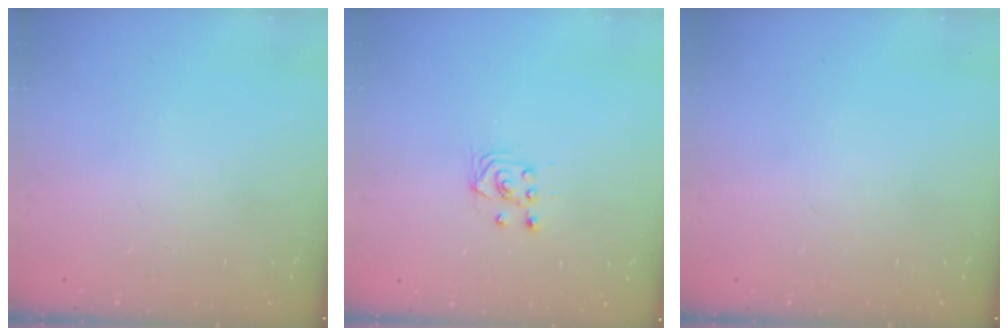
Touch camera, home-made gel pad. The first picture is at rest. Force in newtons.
{"total": 2.9, "press": 2.7, "slide": 1.0}
{"total": 0.0}